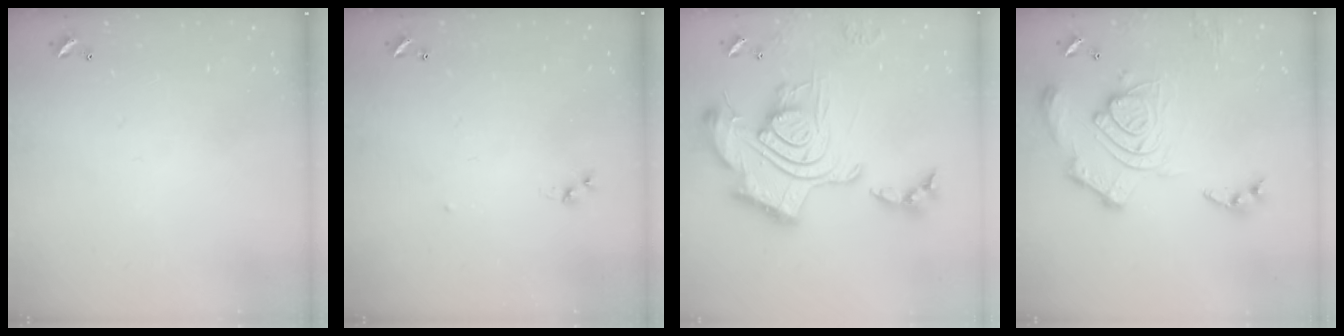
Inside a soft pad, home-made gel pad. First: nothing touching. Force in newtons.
{"total": 6.0, "press": 6.0, "slide": 0.7}
{"total": 3.0, "press": 2.4, "slide": 1.8}
{"total": 16.1, "press": 16.0, "slide": 2.0}